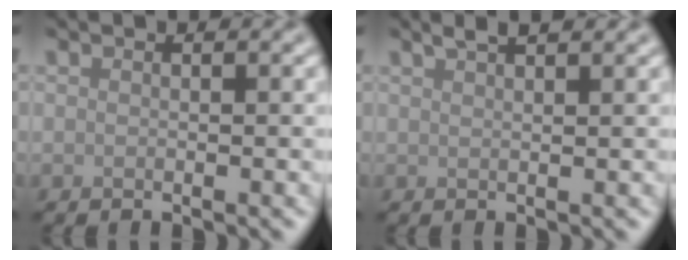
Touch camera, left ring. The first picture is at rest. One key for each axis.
{"total": 1.9, "fx": 1.5, "fy": 0.4, "fz": 1.1, "tx": -0.011, "ty": 0.002, "tz": 0.019}